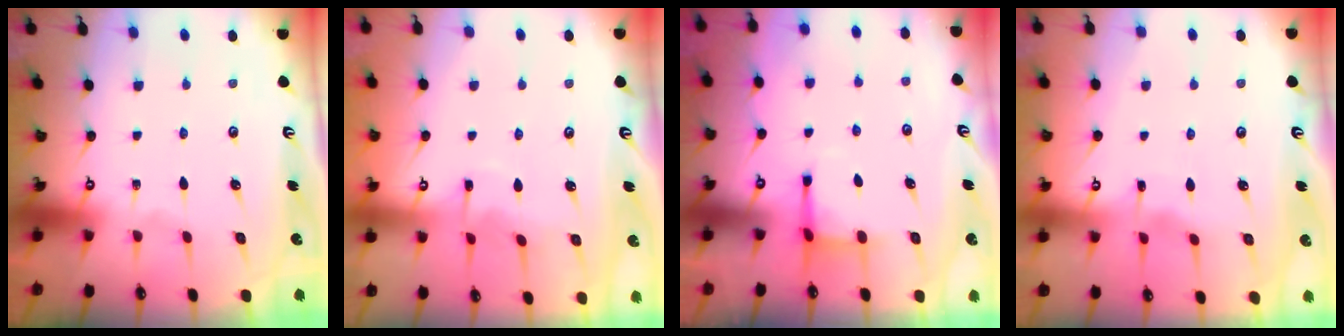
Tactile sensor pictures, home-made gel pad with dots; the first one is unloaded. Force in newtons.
{"total": 3.3, "press": 3.3, "slide": 0.2}
{"total": 3.1, "press": 3.0, "slide": 0.9}
{"total": 2.5, "press": 2.5, "slide": 0.2}